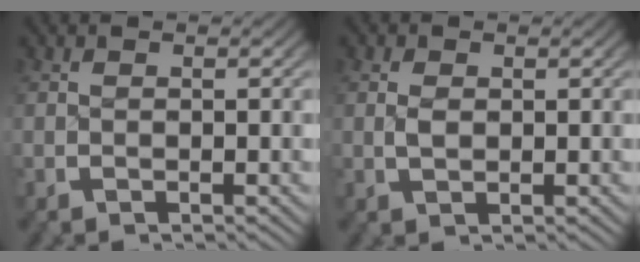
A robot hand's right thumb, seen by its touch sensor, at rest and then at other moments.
{"total": 1.4, "force": [0.3, 1.0, 0.9], "torque": [-0.022, -0.009, 0.011]}